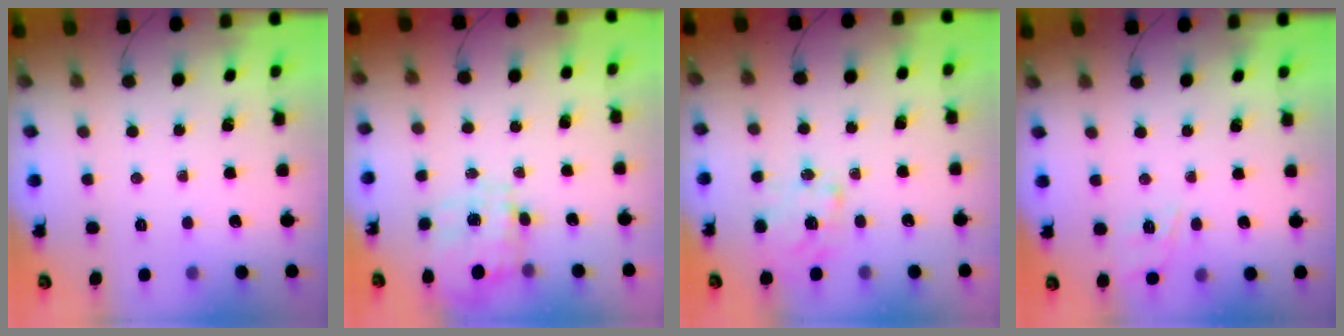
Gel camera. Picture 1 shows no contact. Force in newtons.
{"total": 3.5, "press": 3.3, "slide": 1.1}
{"total": 2.3, "press": 2.3, "slide": 0.4}
{"total": 8.6, "press": 8.5, "slide": 1.6}